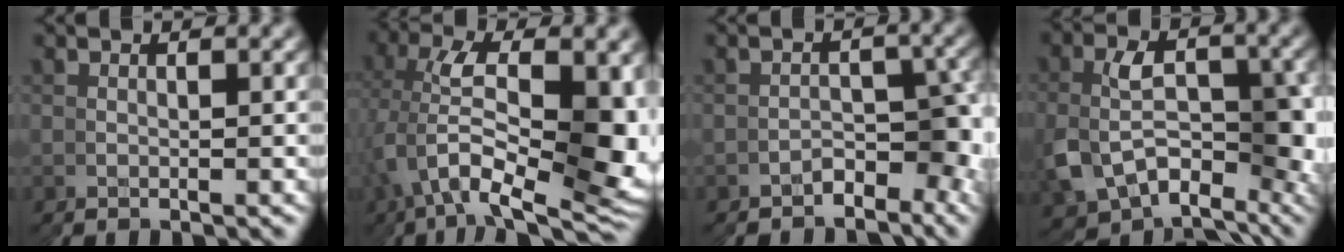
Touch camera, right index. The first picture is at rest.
{"total": 9.7, "force": [0.4, 3.7, 9.0], "torque": [-0.157, 0.003, 0.012]}
{"total": 6.1, "force": [-4.3, 3.0, 3.1], "torque": [-0.036, -0.022, -0.061]}
{"total": 11.7, "force": [-2.2, 8.1, 8.0], "torque": [-0.143, -0.045, -0.018]}